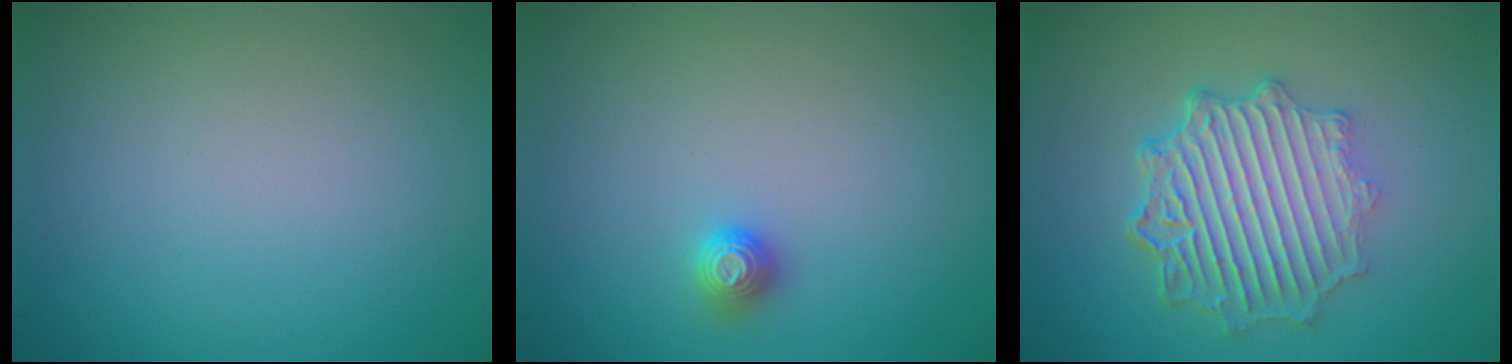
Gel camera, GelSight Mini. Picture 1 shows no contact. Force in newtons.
{"total": 1.0, "press": 1.0, "slide": 0.3}
{"total": 6.9, "press": 5.2, "slide": 4.6}